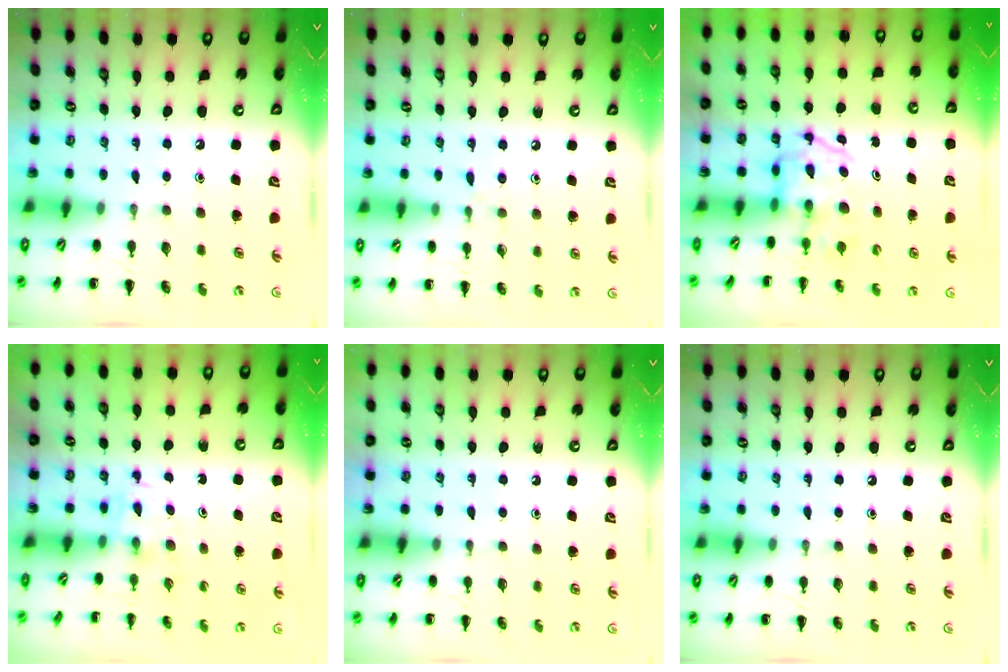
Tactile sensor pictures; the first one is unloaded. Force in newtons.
{"total": 4.0, "press": 3.6, "slide": 1.7}
{"total": 3.5, "press": 3.5, "slide": 0.5}
{"total": 2.5, "press": 2.2, "slide": 1.3}
{"total": 0.0}
{"total": 0.0}